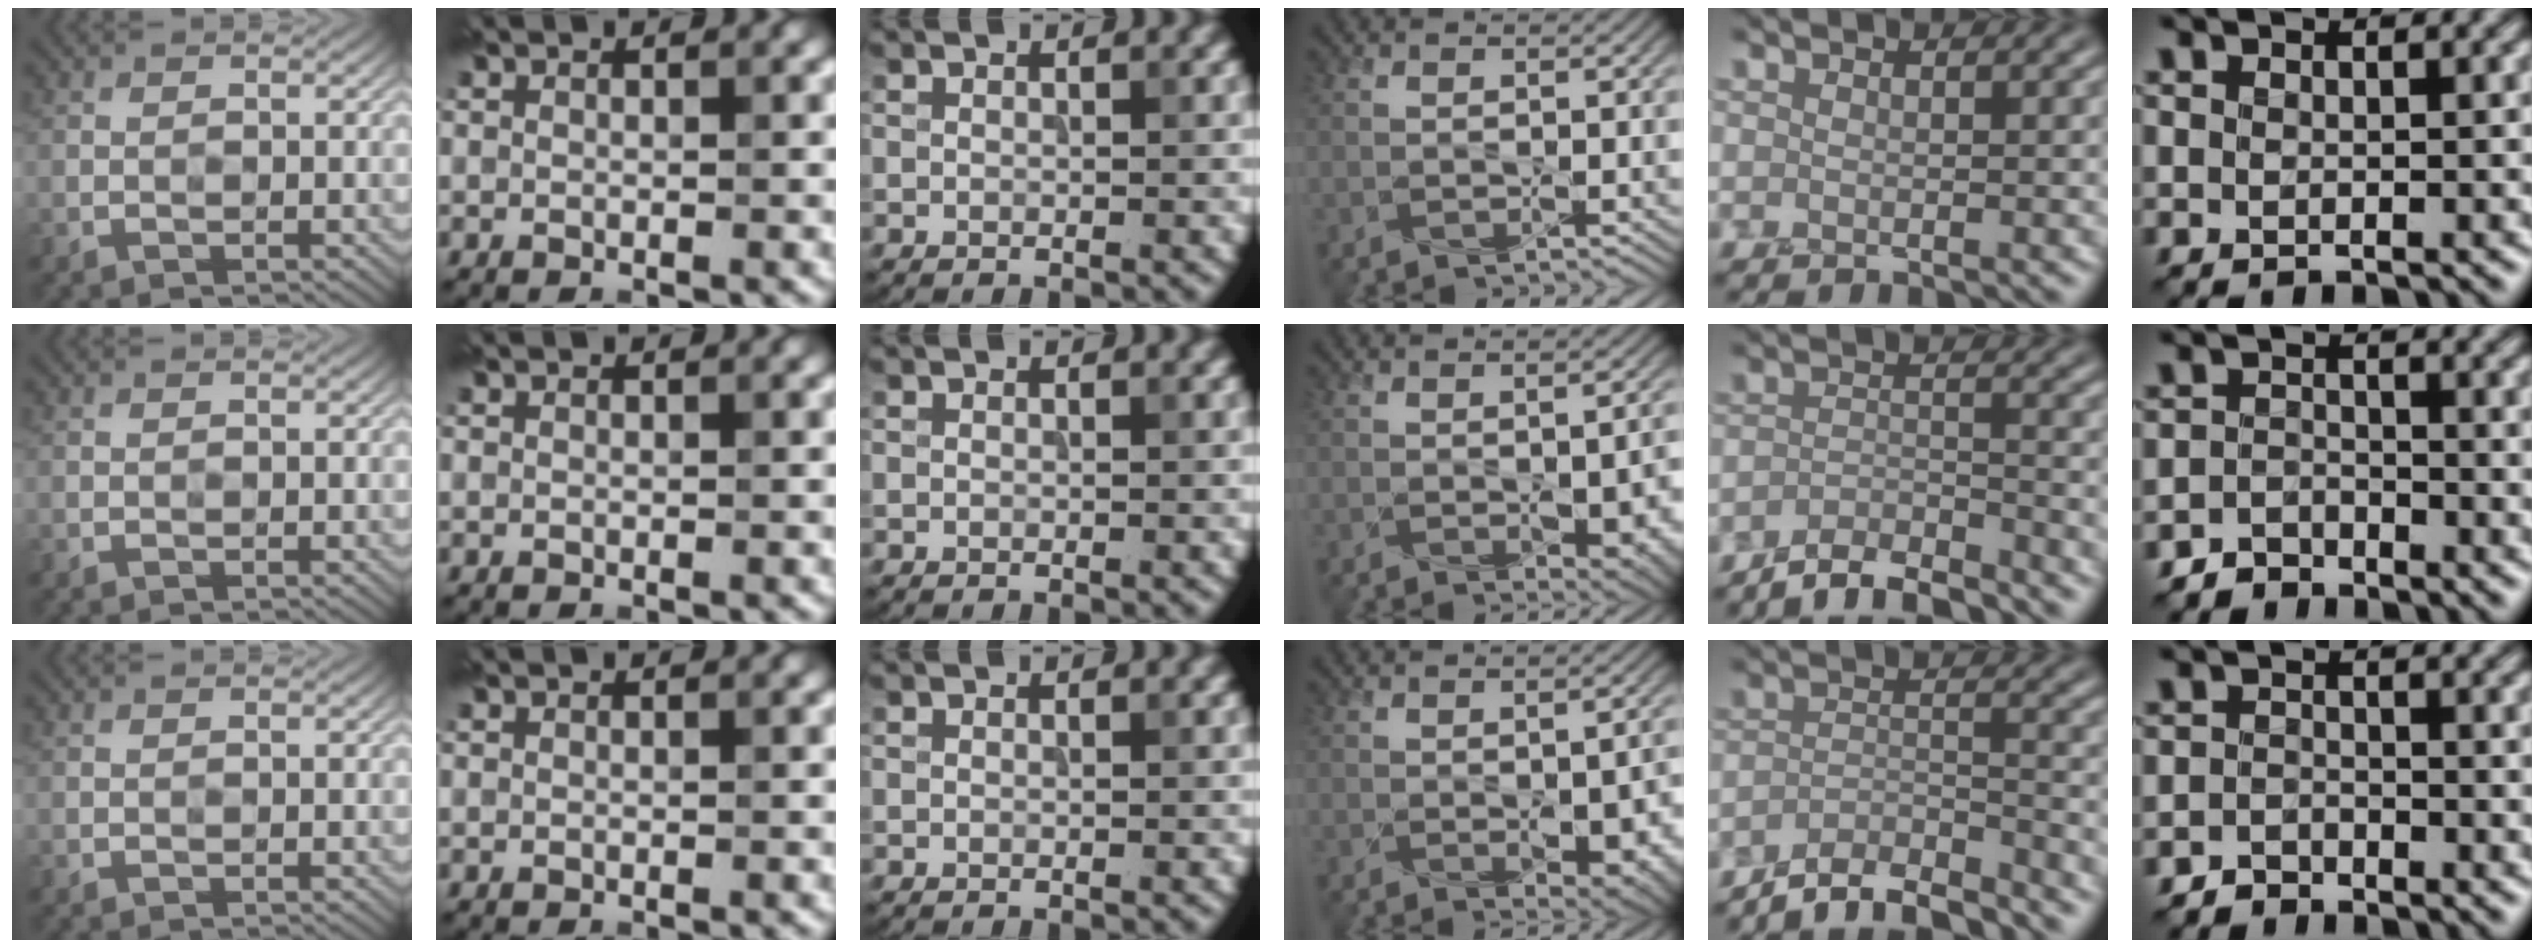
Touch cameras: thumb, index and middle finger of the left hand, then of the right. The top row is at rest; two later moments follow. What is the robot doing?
{"motion": "wipe", "object": "whiteboard"}